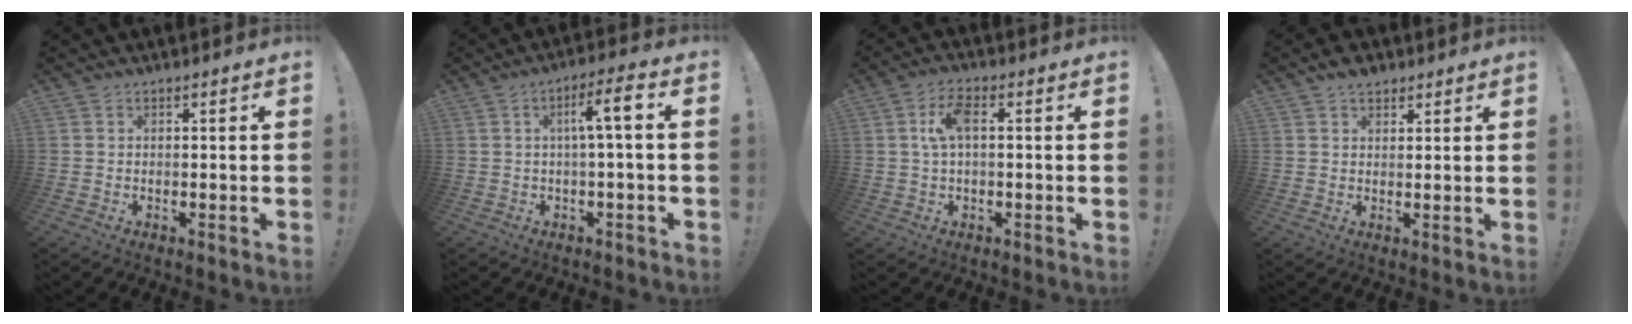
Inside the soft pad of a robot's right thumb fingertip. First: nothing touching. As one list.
[{"total": 6.9, "force": [0.6, 0.7, 6.8], "torque": [-0.114, 0.005, 0.001]}, {"total": 6.5, "force": [0.9, 3.0, 5.8], "torque": [-0.105, 0.012, 0.013]}, {"total": 4.3, "force": [3.4, 2.4, 1.2], "torque": [-0.015, -0.012, 0.061]}]